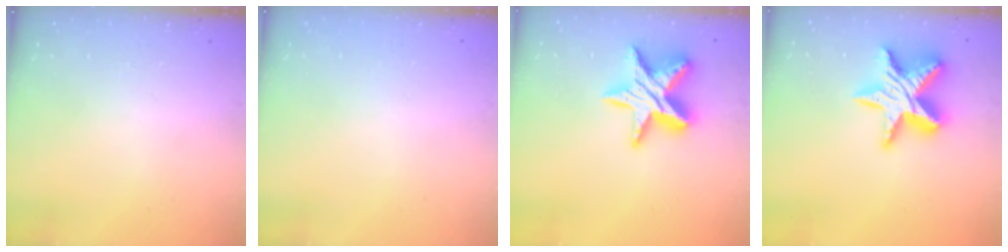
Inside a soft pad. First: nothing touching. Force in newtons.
{"total": 0.0}
{"total": 16.5, "press": 16.4, "slide": 1.1}
{"total": 16.5, "press": 16.5, "slide": 1.2}